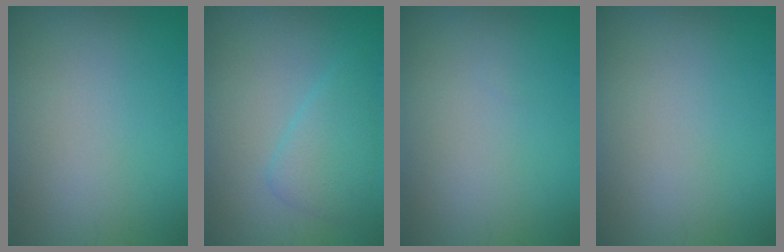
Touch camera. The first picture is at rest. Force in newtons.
{"total": 2.8, "press": 2.8, "slide": 0.2}
{"total": 0.0}
{"total": 0.0}